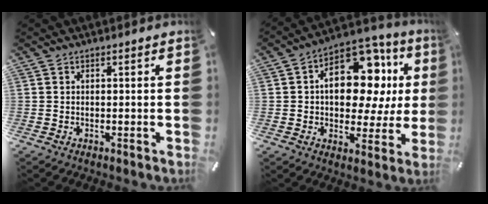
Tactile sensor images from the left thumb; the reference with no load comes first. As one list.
[{"total": 20.5, "force": [4.2, 12.6, 15.6], "torque": [-0.223, -0.014, 0.068]}]